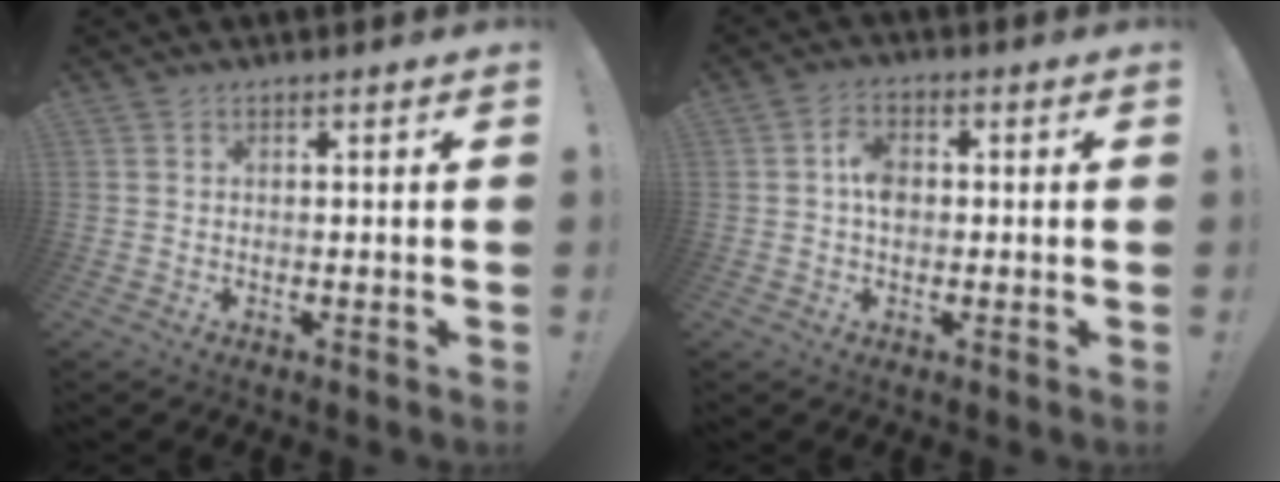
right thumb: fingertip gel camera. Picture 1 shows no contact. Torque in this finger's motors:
{"motor_torque": [-0.06, 0.11, 0.34, 0.12, 0.06]}